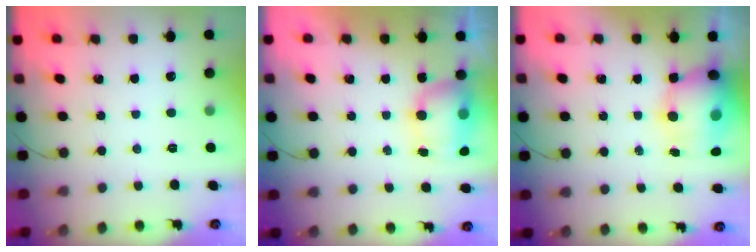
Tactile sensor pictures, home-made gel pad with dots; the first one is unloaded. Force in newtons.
{"total": 9.8, "press": 8.3, "slide": 5.3}
{"total": 11.5, "press": 11.1, "slide": 2.8}